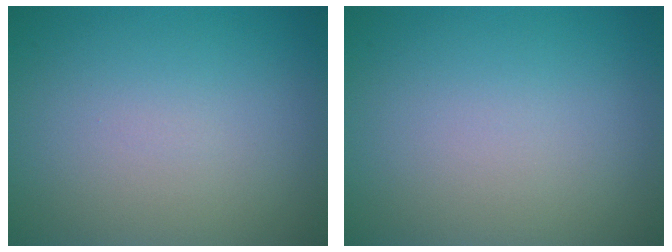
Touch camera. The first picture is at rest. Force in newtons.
{"total": 0.0}